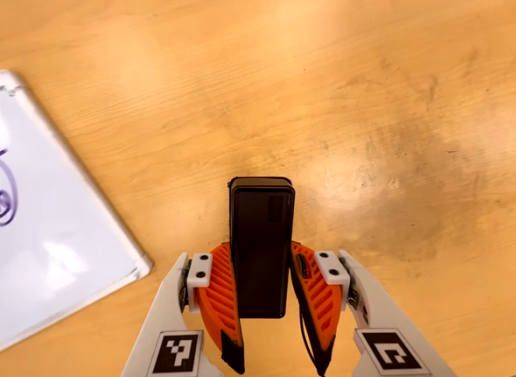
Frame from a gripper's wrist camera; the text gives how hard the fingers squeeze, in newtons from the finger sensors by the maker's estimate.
{"total": 4.9, "left": 3.1, "right": 6.6}